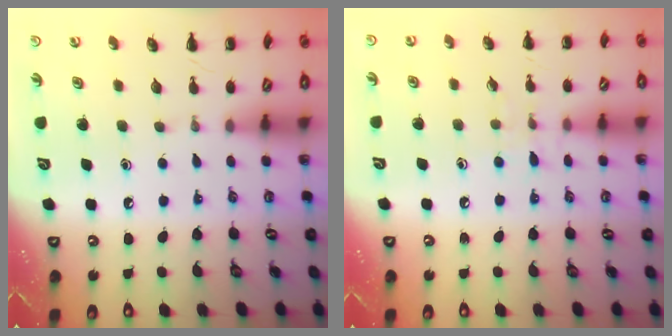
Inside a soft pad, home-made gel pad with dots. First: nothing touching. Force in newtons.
{"total": 6.5, "press": 6.3, "slide": 1.9}